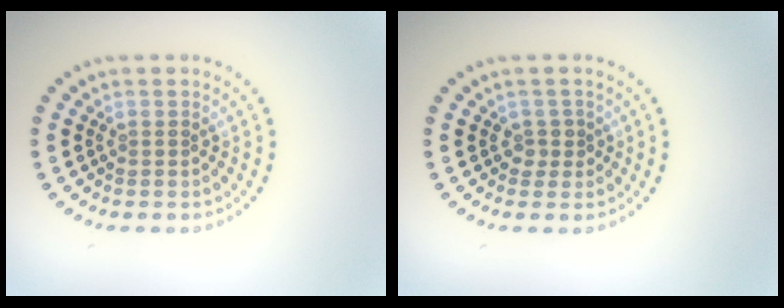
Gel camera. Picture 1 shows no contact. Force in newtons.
{"total": 1.3, "press": 1.0, "slide": 0.8}